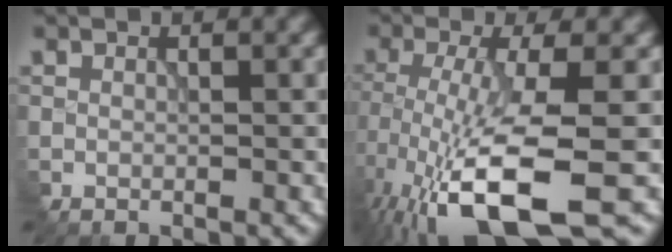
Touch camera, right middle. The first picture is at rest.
{"total": 10.9, "force": [-4.7, 2.9, 9.4], "torque": [-0.186, -0.012, -0.080]}